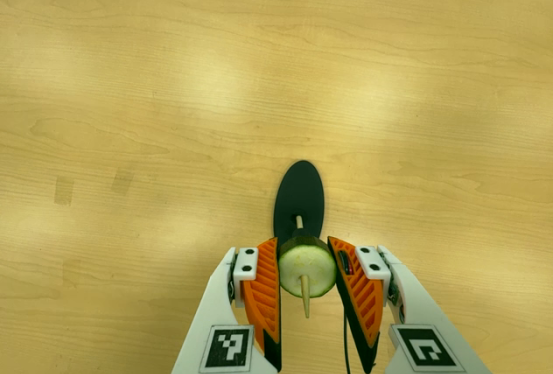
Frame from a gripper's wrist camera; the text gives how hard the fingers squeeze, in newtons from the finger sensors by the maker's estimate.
{"total": 9.3, "left": 8.5, "right": 10.1}